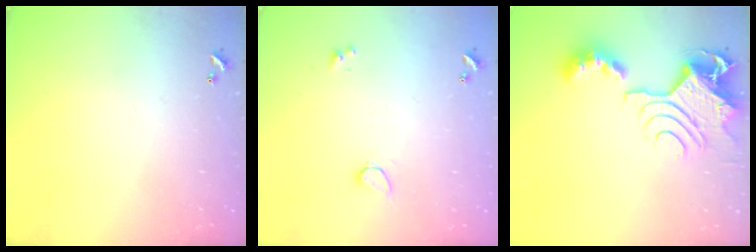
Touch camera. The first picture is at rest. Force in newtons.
{"total": 0.9, "press": 0.6, "slide": 0.6}
{"total": 11.3, "press": 11.2, "slide": 1.2}